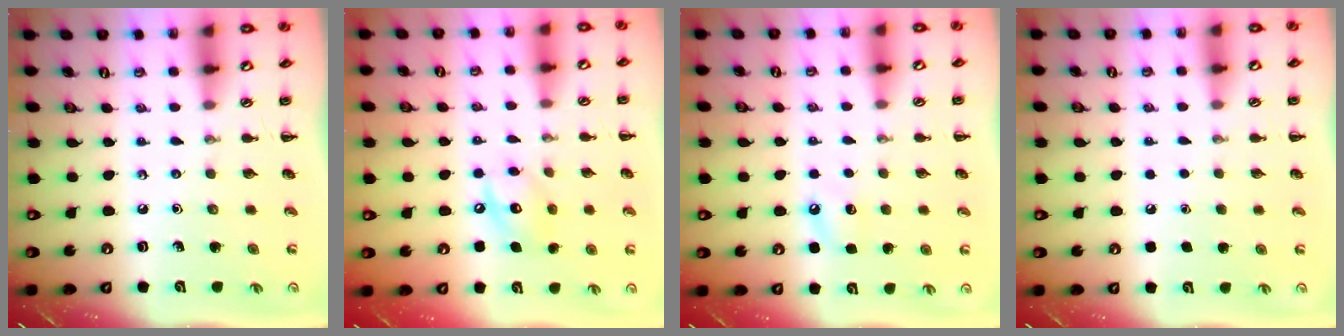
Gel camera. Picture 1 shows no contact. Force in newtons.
{"total": 9.0, "press": 8.9, "slide": 1.1}
{"total": 5.1, "press": 4.9, "slide": 1.6}
{"total": 1.9, "press": 1.9, "slide": 0.2}